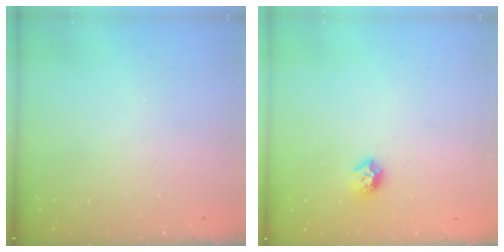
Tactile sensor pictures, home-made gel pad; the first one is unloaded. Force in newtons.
{"total": 7.5, "press": 7.5, "slide": 0.6}